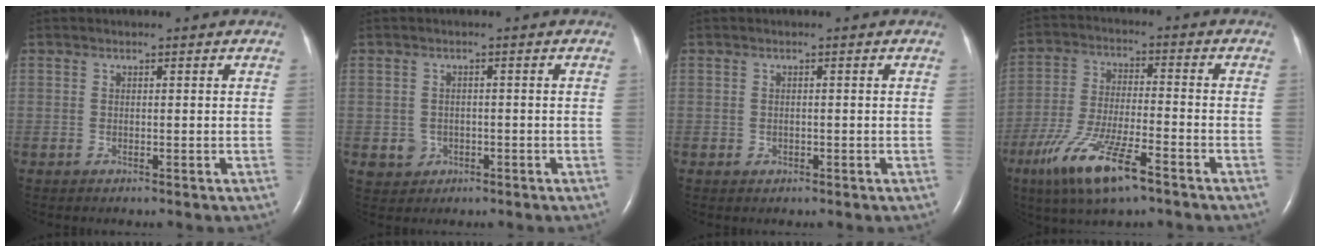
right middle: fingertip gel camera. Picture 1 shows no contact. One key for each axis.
{"total": 2.6, "fx": -0.7, "fy": 2.5, "fz": 0.4, "tx": -0.006, "ty": 0.007, "tz": -0.003}
{"total": 0.7, "fx": -0.2, "fy": 0.6, "fz": 0.2, "tx": -0.005, "ty": 0.001, "tz": -0.003}
{"total": 12.3, "fx": -7.3, "fy": 2.3, "fz": 9.5, "tx": -0.194, "ty": -0.021, "tz": -0.130}